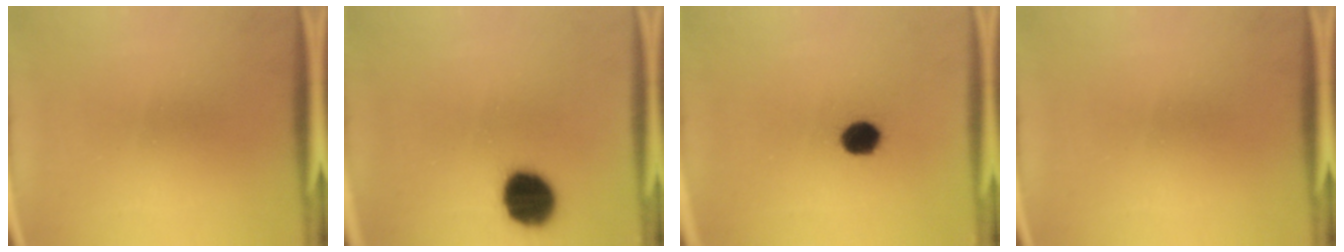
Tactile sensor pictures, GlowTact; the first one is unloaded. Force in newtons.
{"total": 12.0}
{"total": 6.1}
{"total": 0.0}